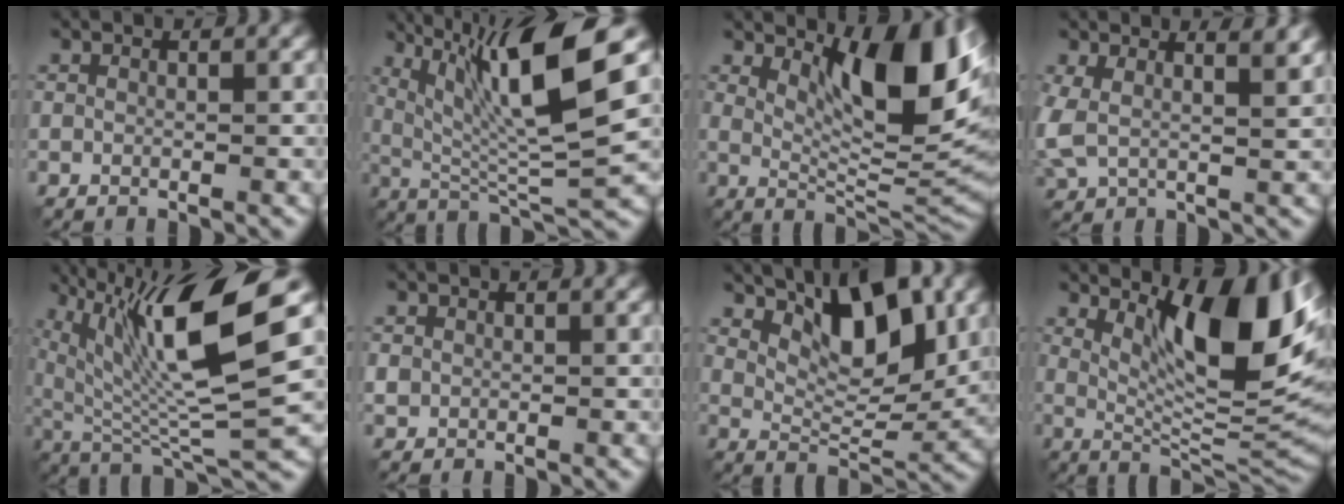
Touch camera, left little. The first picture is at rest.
{"total": 11.3, "force": [4.3, 2.1, 10.3], "torque": [-0.184, 0.003, 0.084]}
{"total": 10.9, "force": [4.0, 3.6, 9.5], "torque": [-0.138, -0.003, 0.069]}
{"total": 5.7, "force": [2.4, 2.8, 4.3], "torque": [-0.097, 0.001, 0.044]}
{"total": 12.9, "force": [4.6, 2.7, 11.7], "torque": [-0.213, 0.010, 0.090]}
{"total": 1.0, "force": [0.1, 1.0, 0.1], "torque": [0.002, -0.003, 0.000]}
{"total": 7.3, "force": [3.8, 2.9, 5.5], "torque": [-0.087, -0.004, 0.063]}
{"total": 12.1, "force": [4.0, 3.6, 10.8], "torque": [-0.158, 0.001, 0.068]}